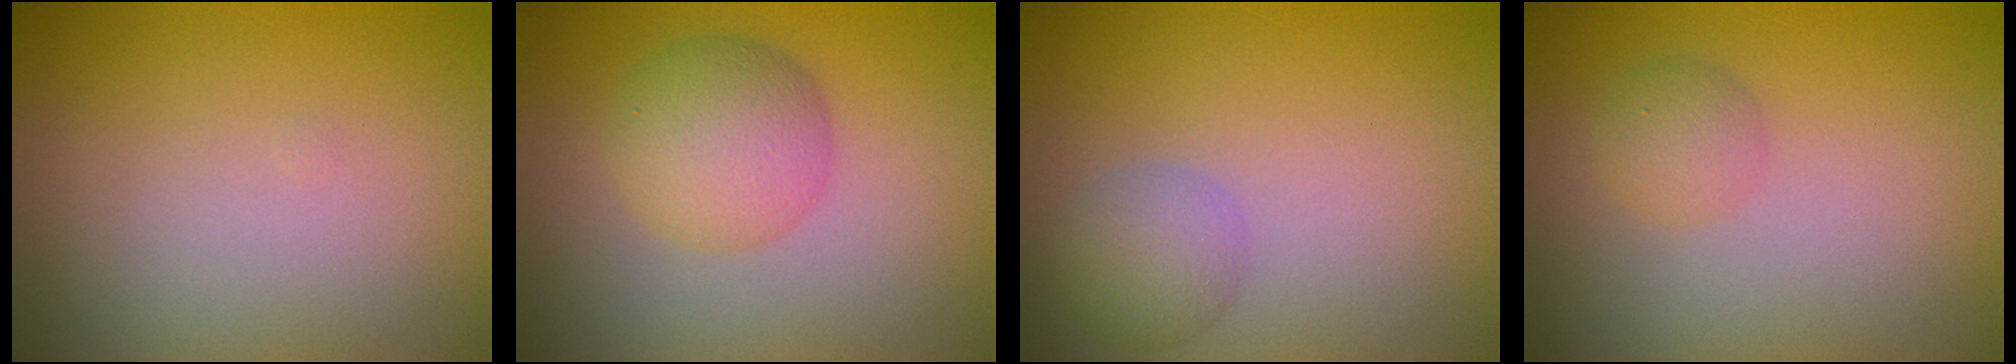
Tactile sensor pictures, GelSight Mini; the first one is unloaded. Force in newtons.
{"total": 4.6, "press": 4.6, "slide": 0.1}
{"total": 2.6, "press": 2.6, "slide": 0.1}
{"total": 1.7, "press": 1.7, "slide": 0.0}